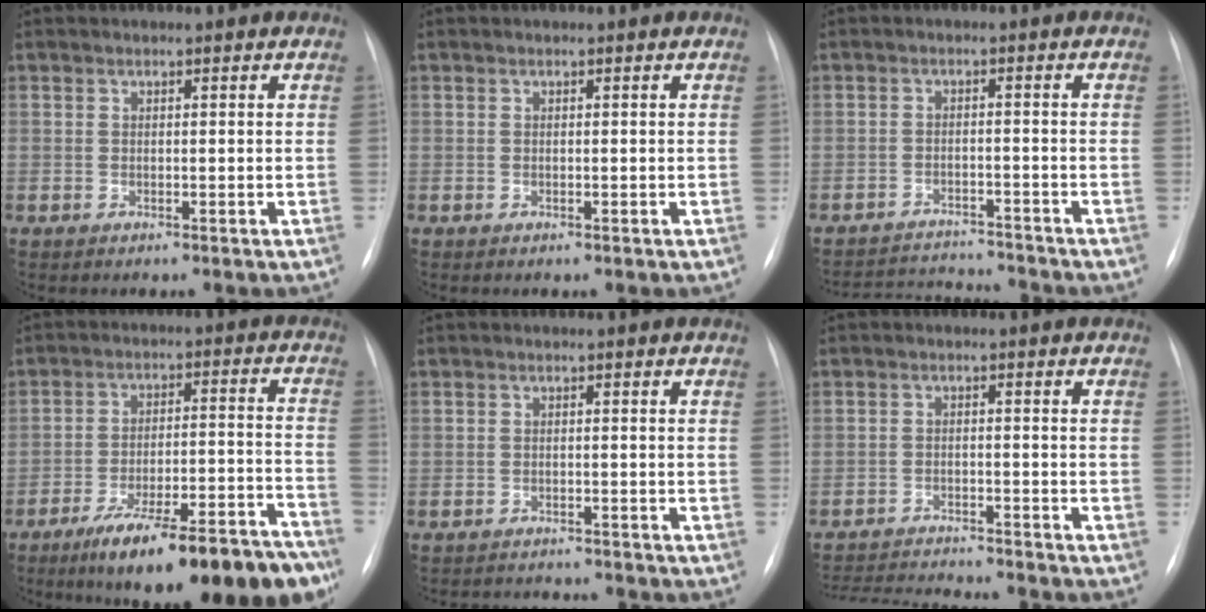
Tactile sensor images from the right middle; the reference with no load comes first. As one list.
[{"total": 0.0}, {"total": 9.4, "force": [-9.3, 0.5, 1.4], "torque": [-0.023, 0.003, -0.138]}, {"total": 20.9, "force": [-15.6, 3.8, 13.4], "torque": [-0.132, 0.028, -0.237]}, {"total": 4.6, "force": [-4.5, 0.5, 0.6], "torque": [-0.004, -0.005, -0.064]}, {"total": 10.9, "force": [-10.4, 0.0, 3.2], "torque": [-0.049, -0.006, -0.161]}]